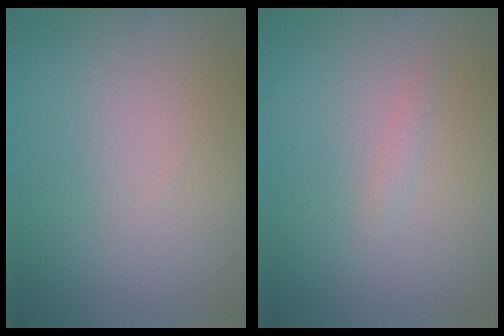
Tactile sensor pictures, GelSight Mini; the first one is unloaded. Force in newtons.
{"total": 0.6, "press": 0.6, "slide": 0.0}